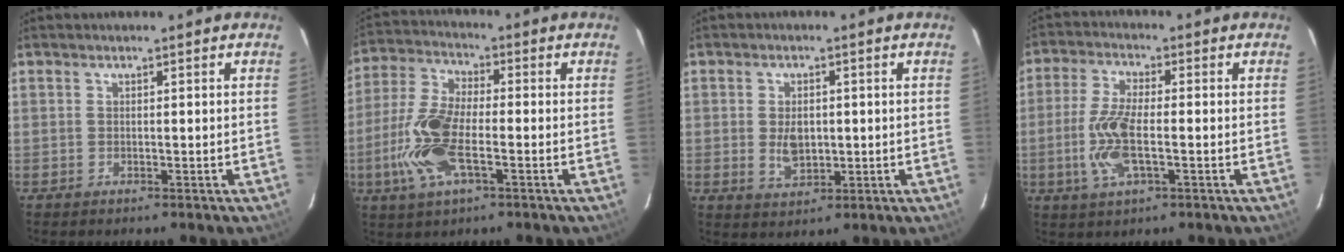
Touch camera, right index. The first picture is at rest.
{"total": 13.0, "force": [-3.8, 5.1, 11.4], "torque": [-0.255, -0.002, -0.079]}
{"total": 5.2, "force": [-0.2, 3.3, 3.9], "torque": [-0.072, -0.003, 0.003]}
{"total": 9.2, "force": [-2.0, 3.0, 8.5], "torque": [-0.181, -0.002, -0.043]}